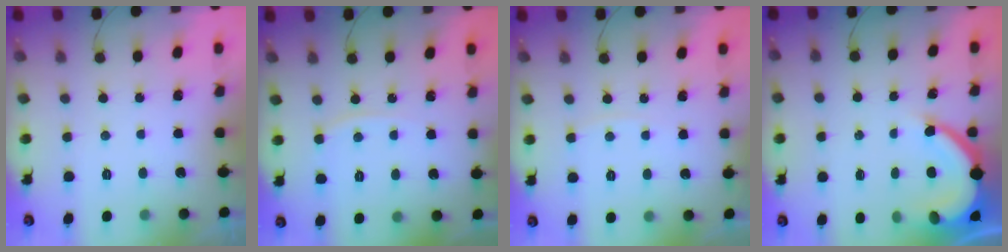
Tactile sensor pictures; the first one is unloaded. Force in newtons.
{"total": 3.7, "press": 3.7, "slide": 0.5}
{"total": 3.5, "press": 3.4, "slide": 0.5}
{"total": 10.9, "press": 10.8, "slide": 0.9}